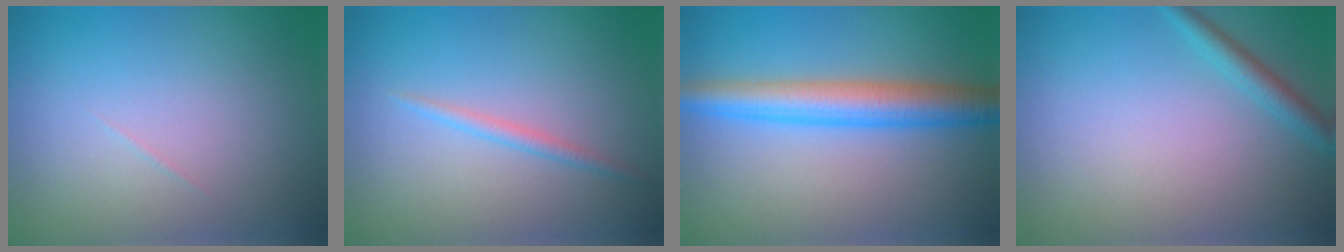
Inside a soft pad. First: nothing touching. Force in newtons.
{"total": 1.1, "press": 1.1, "slide": 0.0}
{"total": 5.3, "press": 5.3, "slide": 0.2}
{"total": 1.8, "press": 1.8, "slide": 0.0}